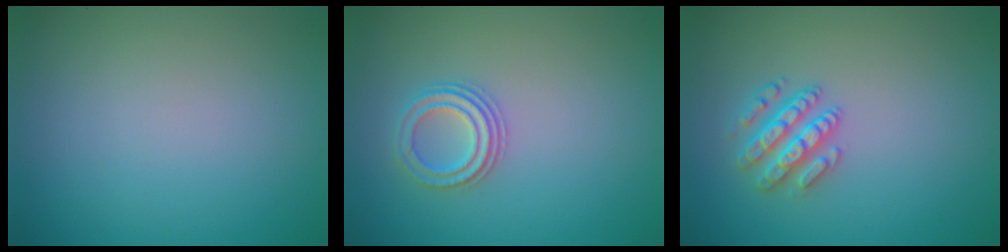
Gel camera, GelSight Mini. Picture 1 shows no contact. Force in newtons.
{"total": 2.2, "press": 2.1, "slide": 0.7}
{"total": 2.9, "press": 2.9, "slide": 0.7}